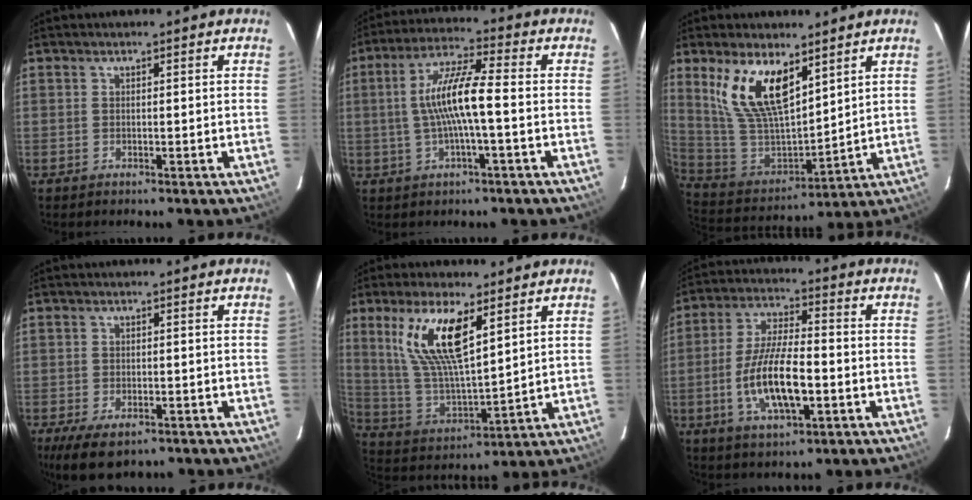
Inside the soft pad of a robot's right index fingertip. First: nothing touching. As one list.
[{"total": 9.6, "force": [-0.8, 0.7, 9.6], "torque": [-0.186, 0.011, -0.014]}, {"total": 15.8, "force": [9.0, 6.9, 11.0], "torque": [-0.212, 0.001, 0.195]}, {"total": 7.4, "force": [-4.8, 3.3, 4.5], "torque": [-0.105, -0.031, -0.077]}, {"total": 14.6, "force": [7.4, 4.4, 11.7], "torque": [-0.232, 0.003, 0.155]}, {"total": 13.1, "force": [-3.5, 4.3, 11.8], "torque": [-0.239, -0.007, -0.061]}]